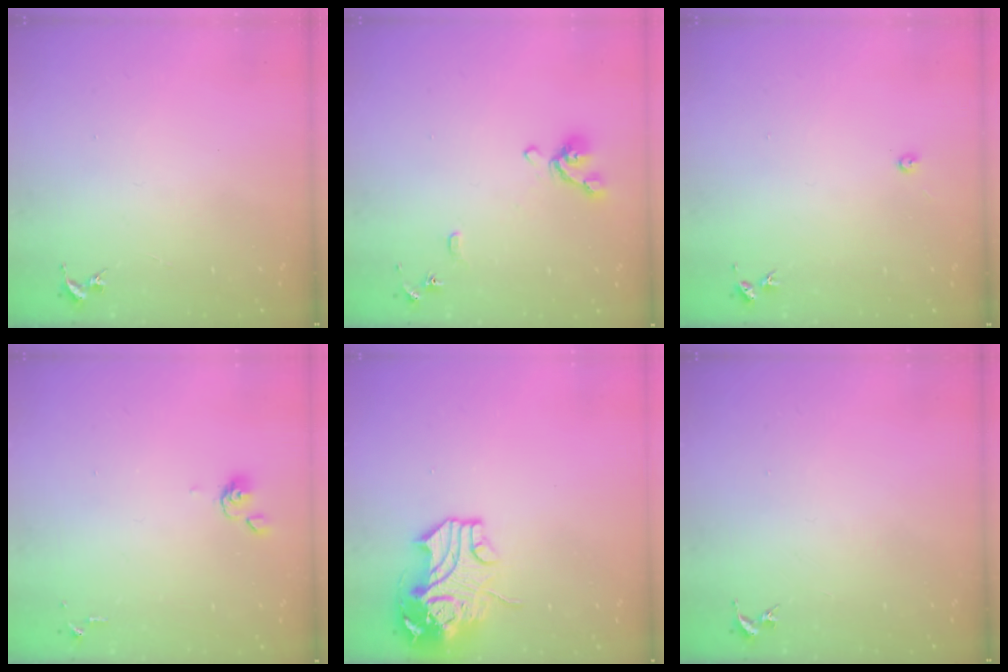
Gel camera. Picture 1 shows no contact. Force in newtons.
{"total": 9.9, "press": 9.8, "slide": 1.3}
{"total": 3.0, "press": 3.0, "slide": 0.4}
{"total": 4.9, "press": 4.8, "slide": 0.9}
{"total": 13.9, "press": 13.7, "slide": 2.3}
{"total": 0.0}